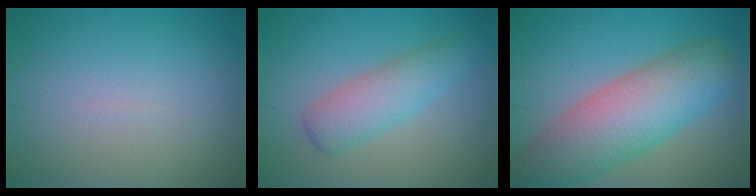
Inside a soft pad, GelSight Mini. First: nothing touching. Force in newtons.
{"total": 3.8, "press": 3.8, "slide": 0.2}
{"total": 8.9, "press": 8.9, "slide": 0.6}